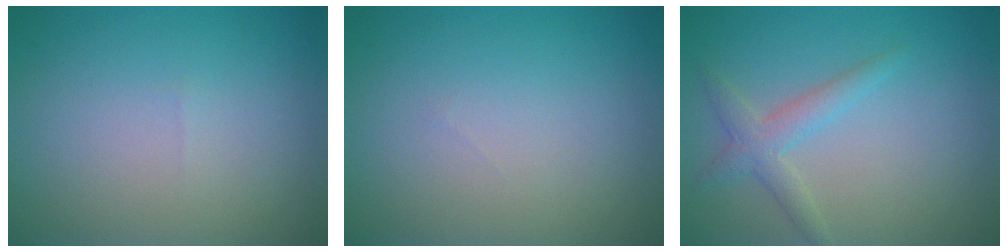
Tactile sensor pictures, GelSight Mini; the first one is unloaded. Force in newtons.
{"total": 0.0}
{"total": 2.4, "press": 2.4, "slide": 0.2}